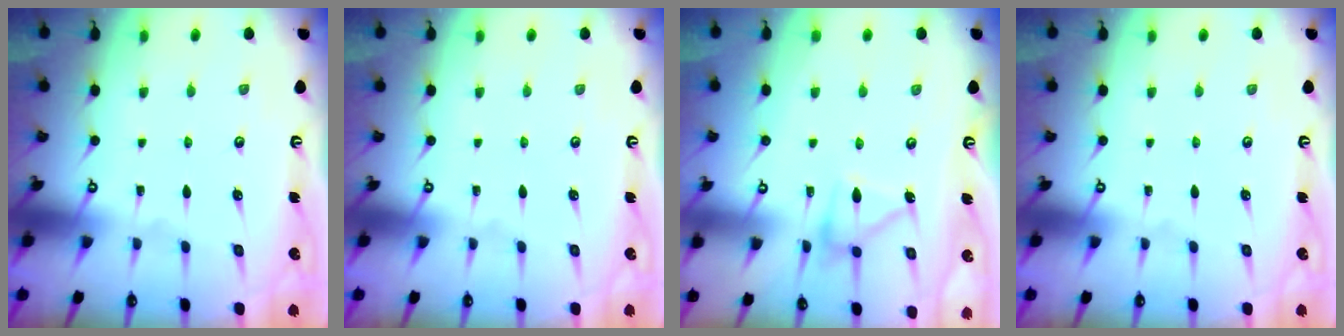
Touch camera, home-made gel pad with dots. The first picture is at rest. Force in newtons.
{"total": 0.0}
{"total": 12.3, "press": 12.3, "slide": 0.6}
{"total": 0.0}